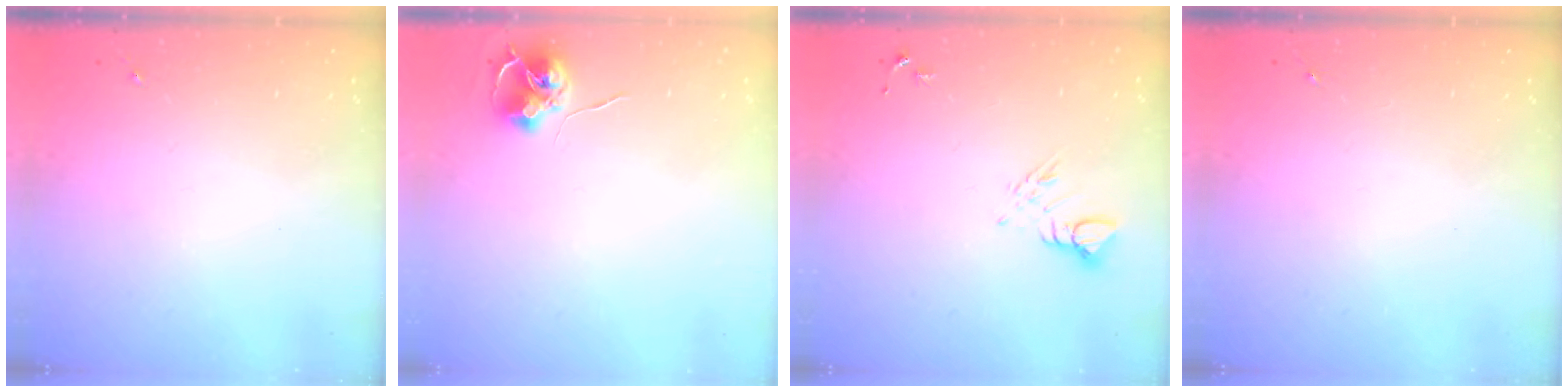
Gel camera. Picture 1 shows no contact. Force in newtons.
{"total": 7.9, "press": 7.9, "slide": 0.4}
{"total": 6.6, "press": 6.6, "slide": 0.5}
{"total": 0.0}